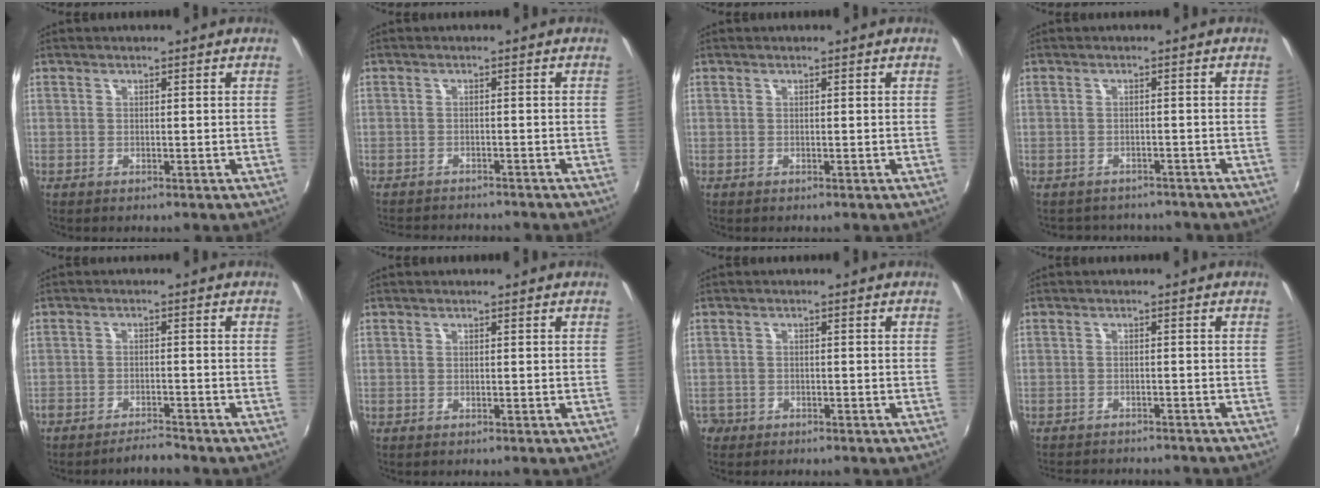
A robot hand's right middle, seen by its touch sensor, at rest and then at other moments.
{"total": 8.1, "force": [-7.5, 1.5, 2.6], "torque": [-0.064, -0.013, -0.109]}
{"total": 0.0}
{"total": 6.9, "force": [-6.1, 2.9, 1.6], "torque": [-0.038, -0.007, -0.082]}
{"total": 3.5, "force": [-3.4, 0.2, 0.7], "torque": [-0.030, -0.004, -0.059]}
{"total": 0.0}
{"total": 2.7, "force": [-1.8, 2.0, 0.4], "torque": [-0.020, -0.002, -0.034]}
{"total": 9.3, "force": [-8.5, 1.9, 3.2], "torque": [-0.077, -0.015, -0.120]}